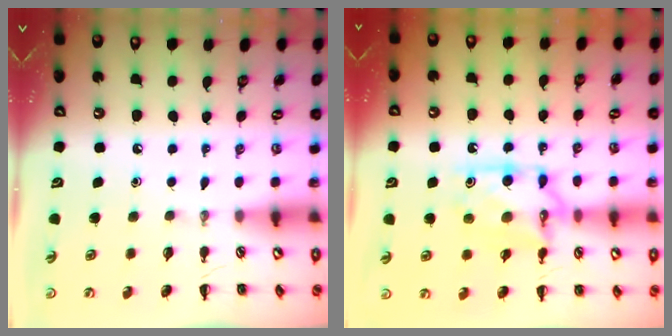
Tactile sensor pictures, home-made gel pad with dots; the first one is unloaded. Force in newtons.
{"total": 10.2, "press": 10.2, "slide": 0.9}